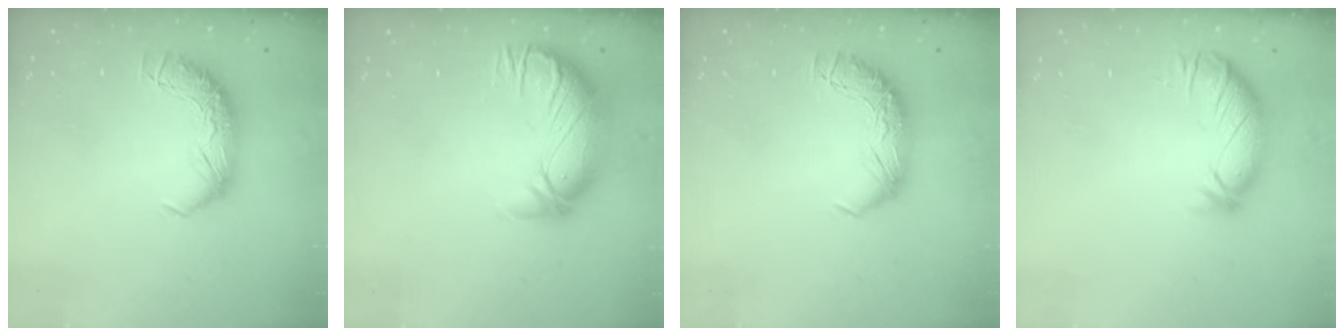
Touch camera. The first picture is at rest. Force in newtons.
{"total": 3.0, "press": 0.3, "slide": 3.0}
{"total": 0.0}
{"total": 2.9, "press": 2.8, "slide": 0.8}